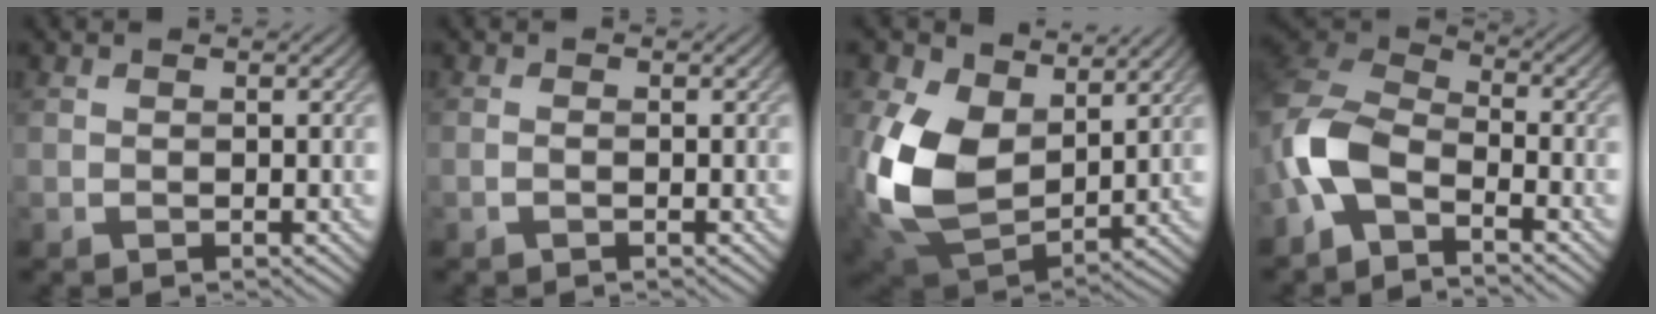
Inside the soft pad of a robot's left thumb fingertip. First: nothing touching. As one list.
[{"total": 0.6, "force": [-0.3, 0.1, 0.4], "torque": [-0.010, 0.000, -0.007]}, {"total": 14.2, "force": [3.2, 9.4, 10.1], "torque": [-0.251, 0.001, 0.058]}, {"total": 8.7, "force": [-4.2, 4.5, 6.1], "torque": [-0.136, 0.005, -0.106]}]